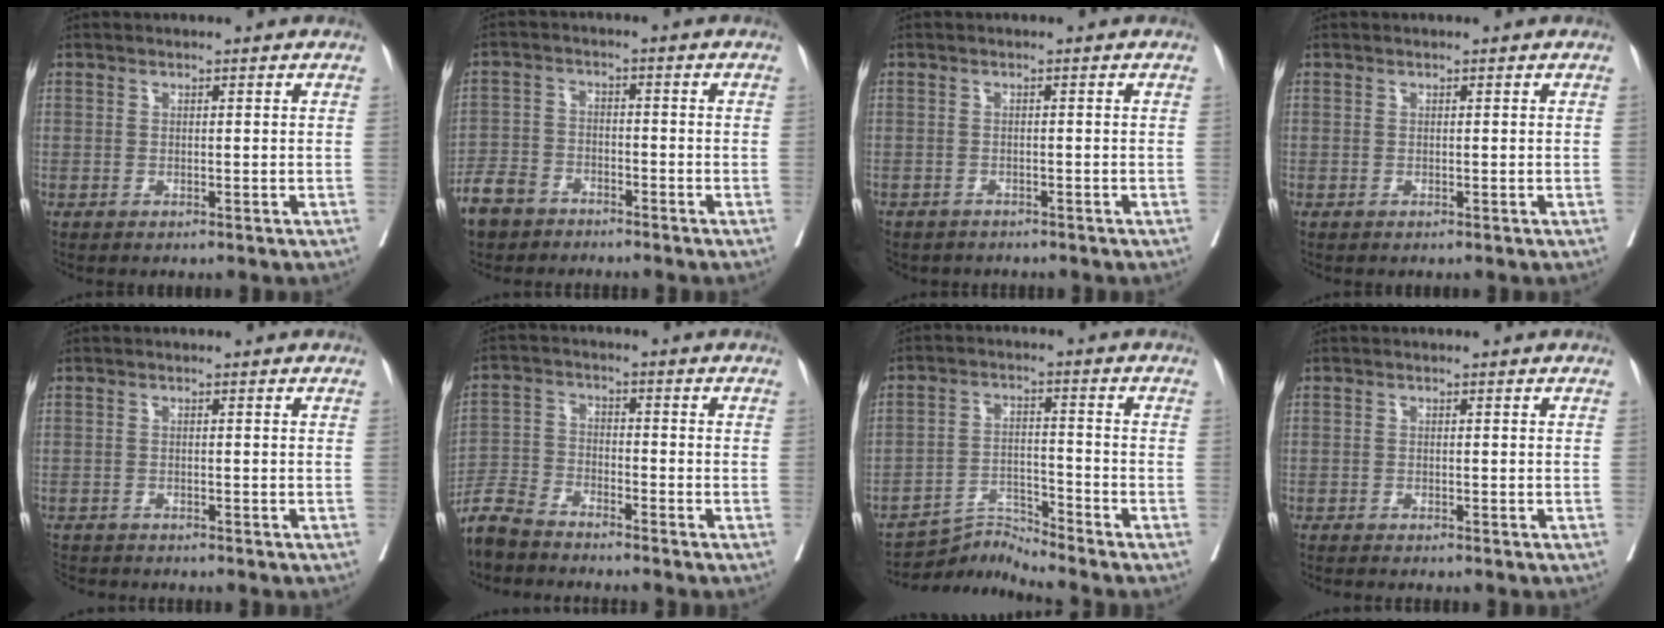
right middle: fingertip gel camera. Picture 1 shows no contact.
{"total": 6.3, "force": [-5.1, 3.5, 1.5], "torque": [-0.044, -0.005, -0.100]}
{"total": 5.3, "force": [-4.4, 2.7, 1.0], "torque": [-0.023, -0.003, -0.062]}
{"total": 0.0}
{"total": 4.2, "force": [-4.1, 1.1, 0.3], "torque": [-0.006, -0.011, -0.069]}
{"total": 8.7, "force": [-8.2, 2.0, 2.2], "torque": [-0.046, -0.014, -0.160]}
{"total": 6.1, "force": [-5.5, -2.1, -1.3], "torque": [0.010, 0.001, -0.101]}
{"total": 2.4, "force": [-2.3, 0.1, 0.5], "torque": [-0.010, -0.009, -0.038]}